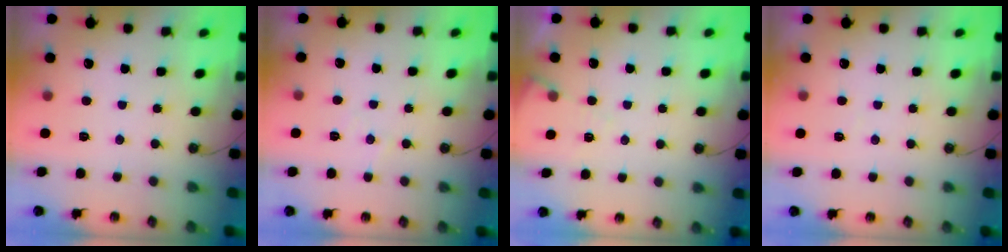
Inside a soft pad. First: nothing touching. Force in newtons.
{"total": 4.0, "press": 4.0, "slide": 0.5}
{"total": 5.0, "press": 5.0, "slide": 0.7}
{"total": 2.9, "press": 2.8, "slide": 0.5}